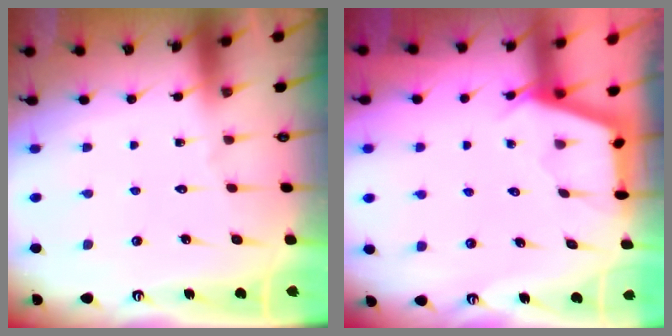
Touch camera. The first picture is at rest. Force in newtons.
{"total": 2.9, "press": 2.9, "slide": 0.3}